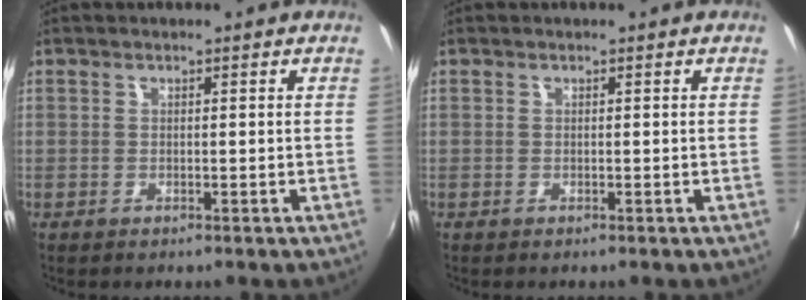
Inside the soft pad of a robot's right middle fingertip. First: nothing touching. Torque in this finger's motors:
{"motor_torque": [-0.22, -0.14, -0.01, -0.01]}